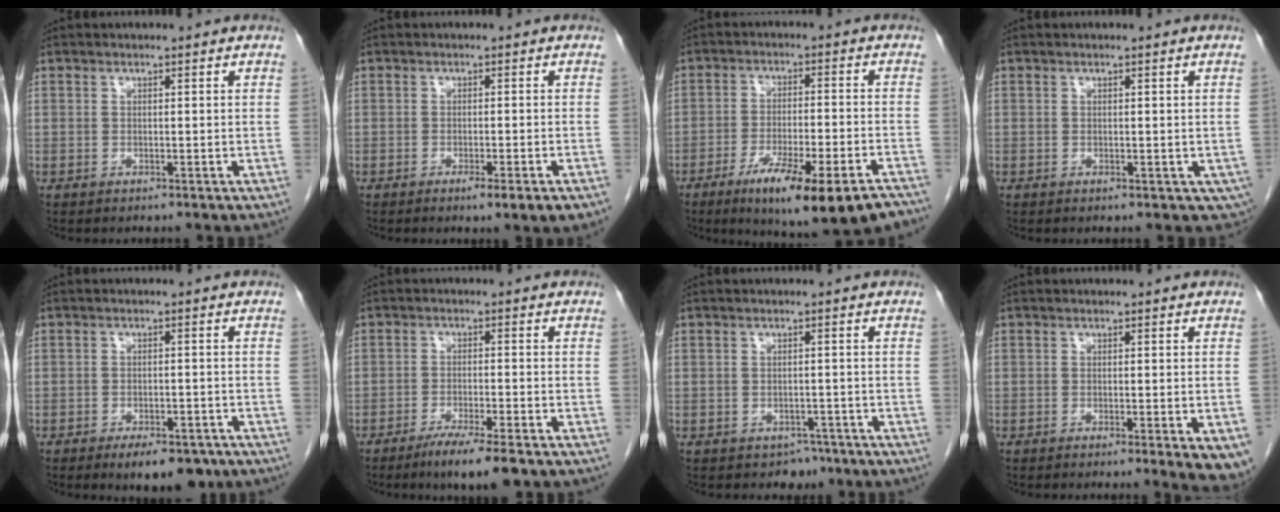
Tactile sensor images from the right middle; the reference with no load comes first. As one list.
[{"total": 4.4, "force": [-2.6, -0.1, 3.6], "torque": [-0.039, -0.012, -0.036]}, {"total": 17.5, "force": [-12.6, 2.1, 12.0], "torque": [-0.137, -0.018, -0.189]}, {"total": 2.5, "force": [-0.5, 1.7, 1.8], "torque": [-0.017, -0.002, -0.003]}, {"total": 7.3, "force": [-5.2, 2.9, 4.2], "torque": [-0.051, 0.000, -0.073]}, {"total": 6.8, "force": [-4.8, 0.1, 4.8], "torque": [-0.078, -0.015, -0.079]}, {"total": 2.5, "force": [-1.8, 1.7, 0.5], "torque": [-0.004, 0.007, -0.020]}, {"total": 6.6, "force": [-3.9, 1.0, 5.2], "torque": [-0.041, -0.015, -0.057]}]